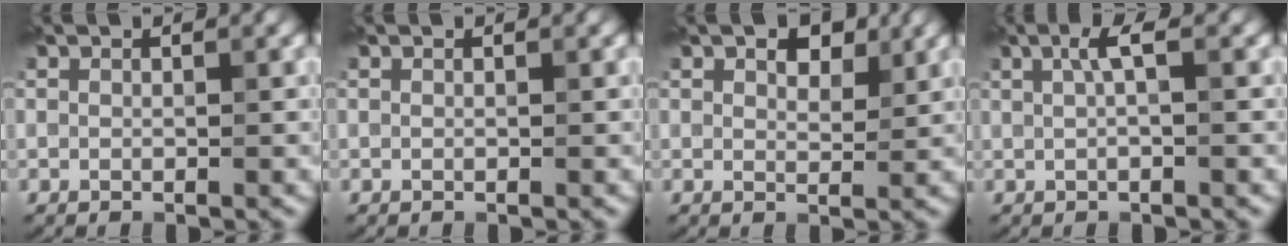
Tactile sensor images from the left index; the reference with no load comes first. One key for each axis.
{"total": 0.0}
{"total": 3.2, "fx": 1.9, "fy": 1.6, "fz": 1.9, "tx": -0.028, "ty": 0.001, "tz": 0.029}
{"total": 2.0, "fx": 0.6, "fy": 0.3, "fz": 1.9, "tx": -0.036, "ty": 0.006, "tz": 0.008}